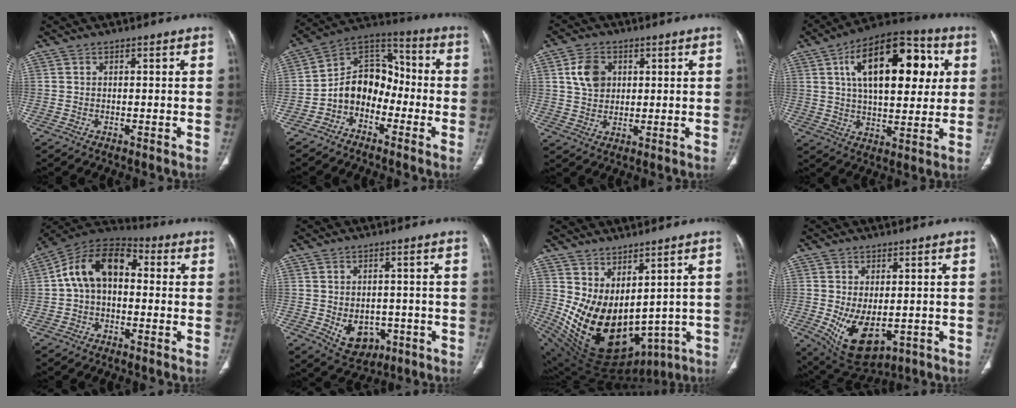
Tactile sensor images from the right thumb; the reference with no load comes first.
{"total": 11.3, "force": [-3.9, 8.6, 6.2], "torque": [-0.073, 0.070, -0.086]}
{"total": 7.2, "force": [1.8, 5.7, 4.1], "torque": [-0.057, -0.003, 0.031]}
{"total": 22.8, "force": [6.4, 11.4, 18.7], "torque": [-0.258, 0.005, 0.091]}
{"total": 13.0, "force": [0.9, 8.6, 9.7], "torque": [-0.153, 0.042, 0.000]}
{"total": 7.1, "force": [-2.0, 5.4, 4.0], "torque": [-0.037, 0.011, -0.012]}
{"total": 18.0, "force": [1.5, 11.3, 13.9], "torque": [-0.228, -0.042, 0.077]}
{"total": 10.8, "force": [-2.1, 6.2, 8.6], "torque": [-0.137, -0.013, -0.010]}